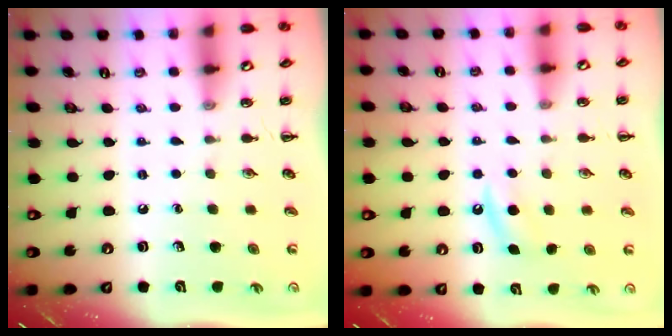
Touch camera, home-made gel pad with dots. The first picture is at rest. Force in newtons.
{"total": 5.1, "press": 4.8, "slide": 1.6}